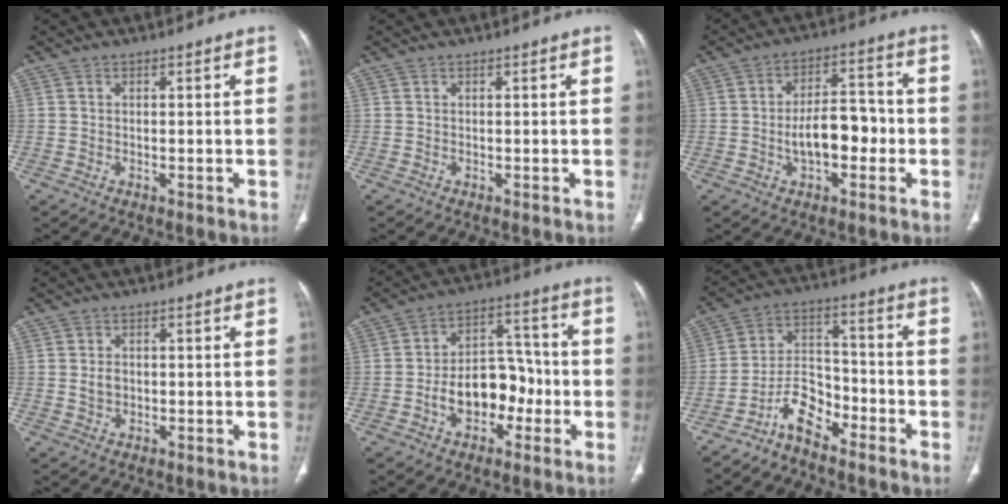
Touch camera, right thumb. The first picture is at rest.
{"total": 0.0}
{"total": 9.9, "force": [-1.9, 5.5, 8.1], "torque": [-0.114, 0.035, -0.033]}
{"total": 2.2, "force": [0.0, 1.7, 1.3], "torque": [-0.020, 0.004, 0.003]}
{"total": 12.0, "force": [-3.5, 8.2, 8.1], "torque": [-0.089, 0.054, -0.056]}
{"total": 8.1, "force": [-6.1, 3.7, 3.9], "torque": [-0.067, 0.066, -0.121]}